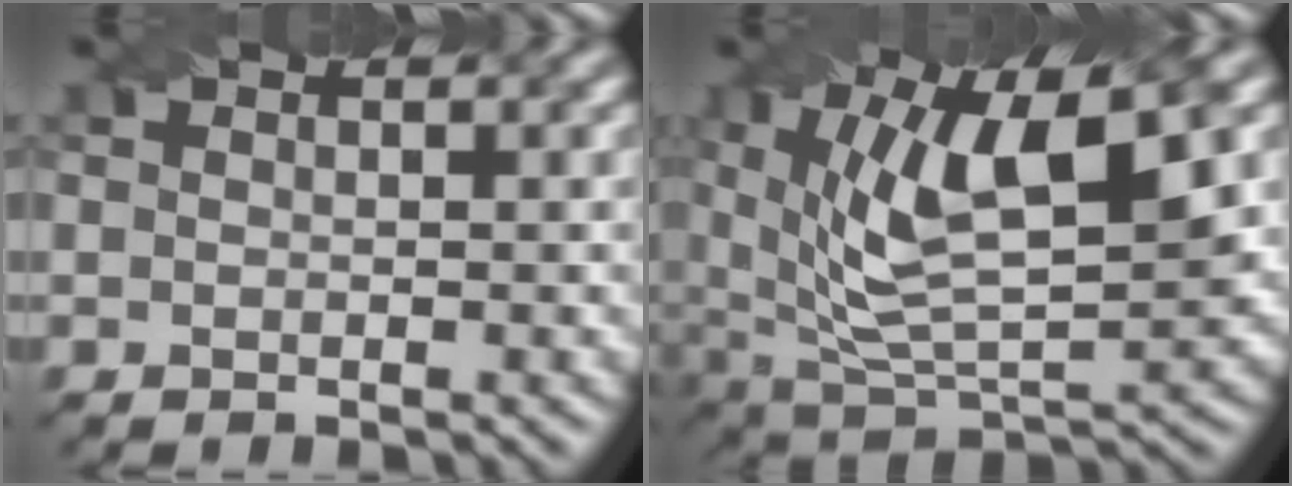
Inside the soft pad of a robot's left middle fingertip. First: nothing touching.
{"total": 11.7, "force": [3.7, 4.8, 10.0], "torque": [-0.173, 0.000, 0.063]}